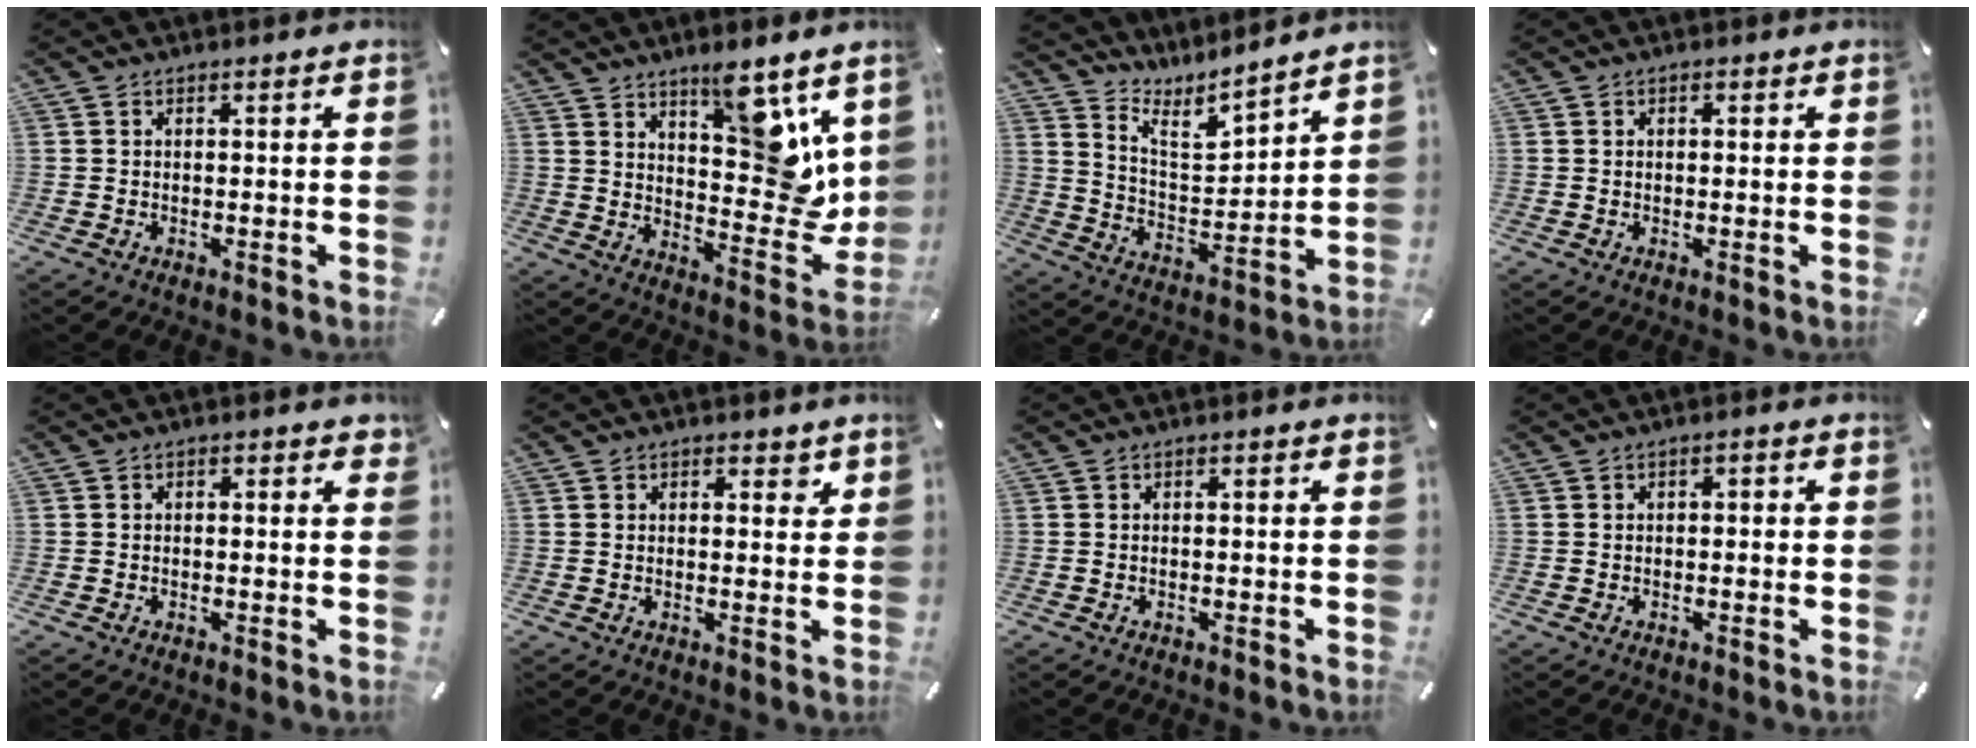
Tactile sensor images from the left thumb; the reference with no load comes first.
{"total": 13.5, "force": [7.9, 5.9, 9.3], "torque": [-0.089, -0.081, 0.136]}
{"total": 7.6, "force": [7.4, 1.4, 1.4], "torque": [-0.049, -0.076, 0.131]}
{"total": 0.7, "force": [0.1, 0.6, 0.1], "torque": [-0.004, 0.005, 0.002]}
{"total": 0.7, "force": [0.2, 0.6, 0.4], "torque": [-0.003, 0.002, 0.000]}
{"total": 2.2, "force": [1.2, 1.7, 0.9], "torque": [0.001, -0.003, 0.014]}
{"total": 0.0}
{"total": 1.0, "force": [-0.1, 0.7, 0.7], "torque": [-0.012, 0.005, -0.005]}